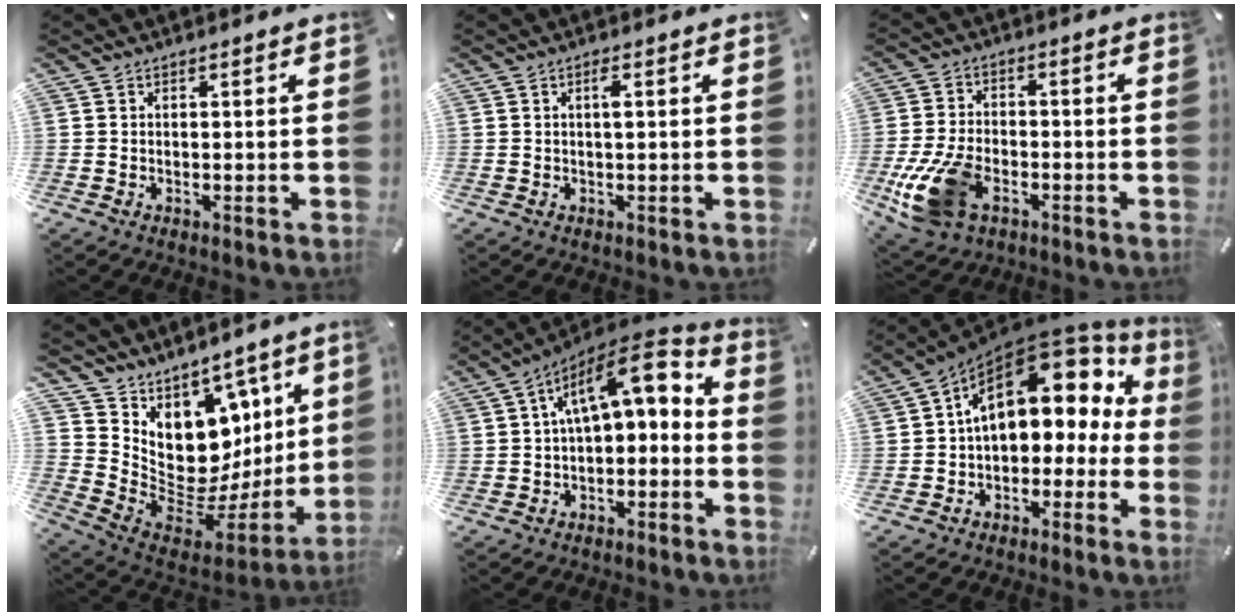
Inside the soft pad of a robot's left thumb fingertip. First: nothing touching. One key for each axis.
{"total": 1.9, "fx": 0.4, "fy": 0.3, "fz": 1.8, "tx": -0.037, "ty": 0.002, "tz": 0.005}
{"total": 14.0, "fx": -5.5, "fy": 8.9, "fz": 9.4, "tx": -0.197, "ty": 0.019, "tz": -0.092}
{"total": 11.4, "fx": 4.4, "fy": 9.8, "fz": 3.8, "tx": -0.043, "ty": -0.099, "tz": 0.099}
{"total": 12.3, "fx": 4.7, "fy": 5.7, "fz": 9.8, "tx": -0.152, "ty": -0.027, "tz": 0.081}
{"total": 16.2, "fx": 5.5, "fy": 10.3, "fz": 11.2, "tx": -0.173, "ty": -0.029, "tz": 0.091}